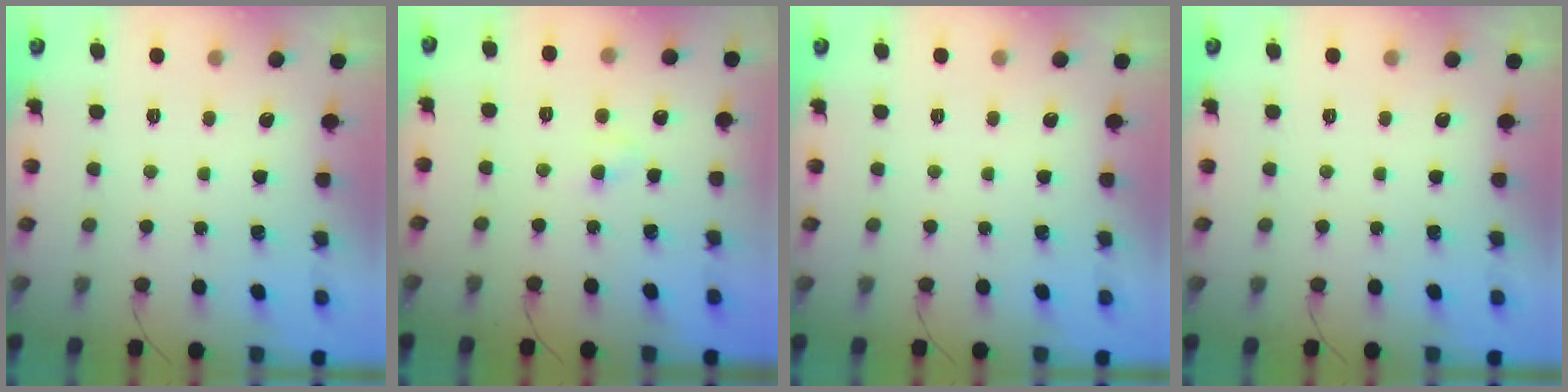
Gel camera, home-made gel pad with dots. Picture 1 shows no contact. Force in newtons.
{"total": 2.4, "press": 2.2, "slide": 1.0}
{"total": 0.0}
{"total": 0.0}